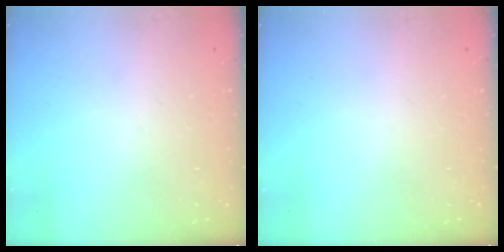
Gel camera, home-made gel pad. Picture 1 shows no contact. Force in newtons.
{"total": 0.0}